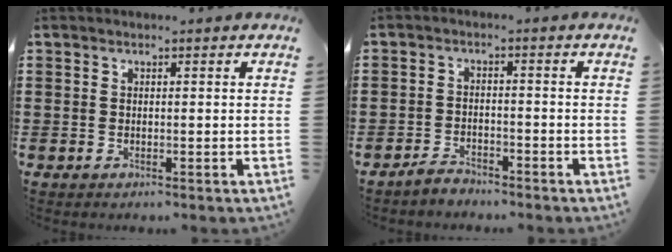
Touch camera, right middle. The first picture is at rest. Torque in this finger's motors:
{"motor_torque": [1.37, -0.58, 0.06, 0.11]}